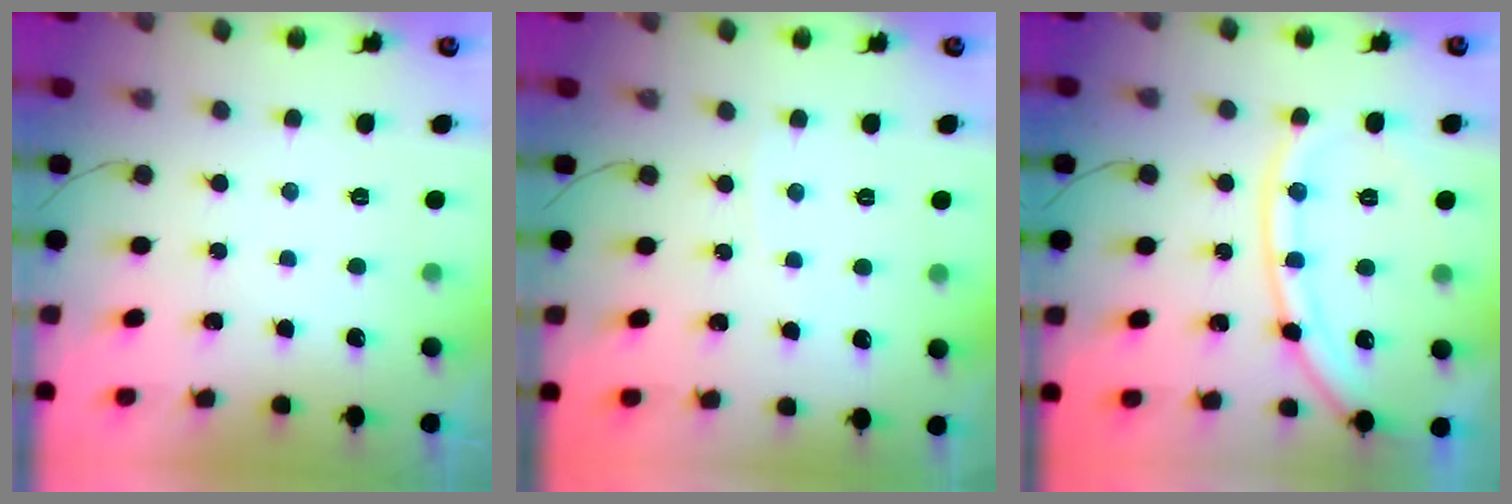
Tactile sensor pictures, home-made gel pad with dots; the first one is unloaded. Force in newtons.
{"total": 2.9, "press": 2.9, "slide": 0.4}
{"total": 13.9, "press": 13.8, "slide": 1.5}